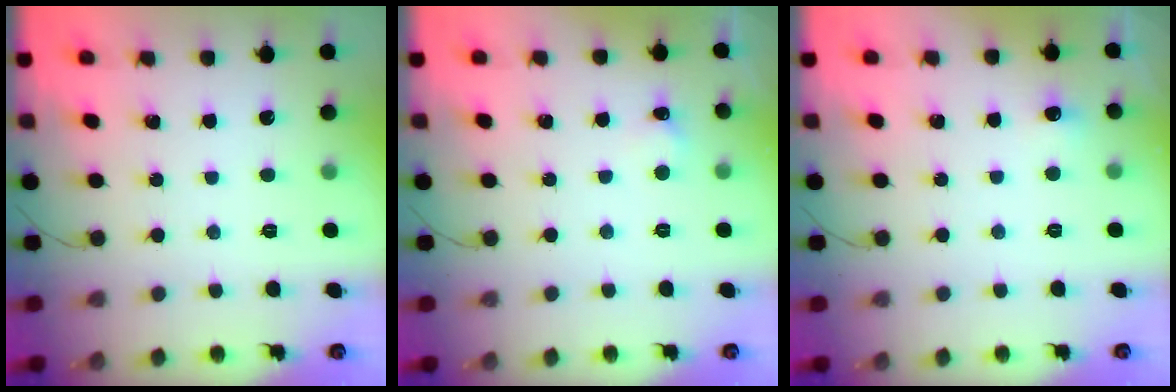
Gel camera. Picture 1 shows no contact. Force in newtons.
{"total": 4.9, "press": 4.7, "slide": 1.1}
{"total": 4.6, "press": 4.5, "slide": 1.1}